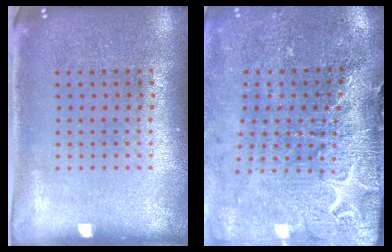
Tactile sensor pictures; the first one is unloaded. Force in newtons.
{"total": 3.5, "press": 3.4, "slide": 0.8}